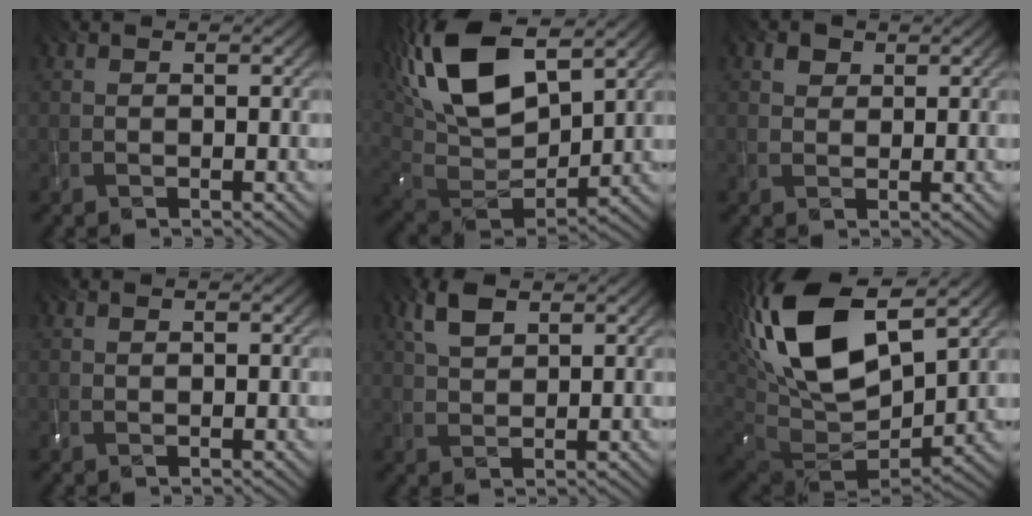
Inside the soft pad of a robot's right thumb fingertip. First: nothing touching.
{"total": 16.5, "force": [6.9, 8.1, 12.6], "torque": [-0.282, 0.031, 0.122]}
{"total": 1.0, "force": [0.7, 0.6, 0.3], "torque": [-0.005, -0.006, 0.018]}
{"total": 0.6, "force": [0.0, 0.0, 0.6], "torque": [-0.010, 0.002, 0.007]}
{"total": 3.0, "force": [1.7, 1.1, 2.3], "torque": [-0.054, 0.005, 0.040]}
{"total": 19.4, "force": [6.2, 10.0, 15.5], "torque": [-0.335, 0.019, 0.121]}